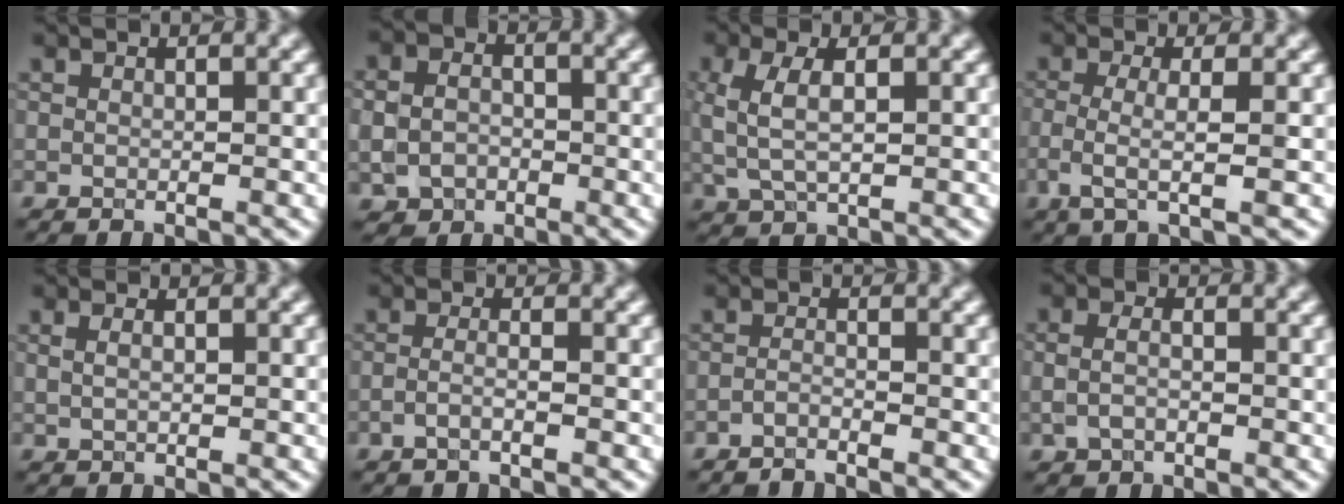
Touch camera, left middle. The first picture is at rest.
{"total": 4.1, "force": [-0.8, 3.5, 2.1], "torque": [-0.033, -0.007, -0.016]}
{"total": 3.8, "force": [0.3, 1.9, 3.3], "torque": [-0.079, 0.005, 0.009]}
{"total": 3.4, "force": [-0.9, 0.8, 3.2], "torque": [-0.065, -0.008, -0.019]}
{"total": 1.1, "force": [0.5, 0.5, 0.8], "torque": [-0.016, -0.005, 0.010]}
{"total": 1.4, "force": [-0.8, 0.3, 1.1], "torque": [-0.021, 0.001, -0.021]}
{"total": 1.1, "force": [-1.0, 0.1, 0.5], "torque": [-0.010, -0.001, -0.023]}
{"total": 1.7, "force": [-0.4, 1.1, 1.3], "torque": [-0.033, 0.001, -0.012]}